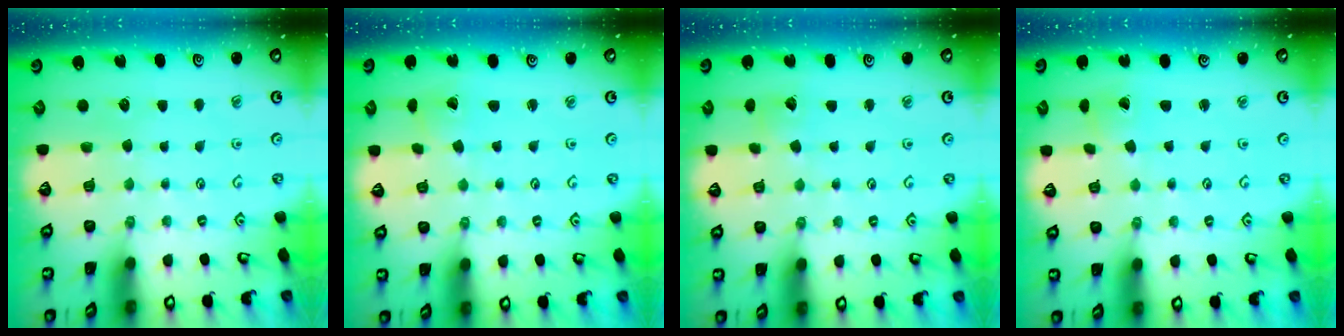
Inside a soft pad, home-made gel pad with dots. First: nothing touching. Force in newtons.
{"total": 1.9, "press": 1.9, "slide": 0.0}
{"total": 4.7, "press": 4.7, "slide": 0.5}
{"total": 0.9, "press": 0.9, "slide": 0.1}